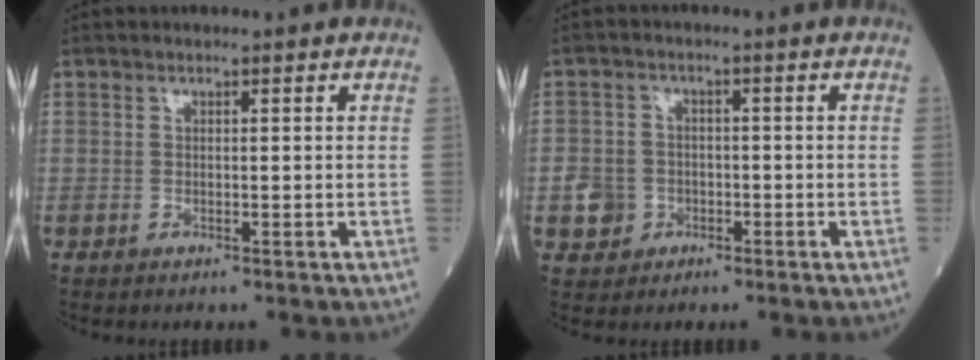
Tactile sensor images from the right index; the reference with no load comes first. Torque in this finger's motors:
{"motor_torque": [0.01, -0.05, 0.02, 0.01]}